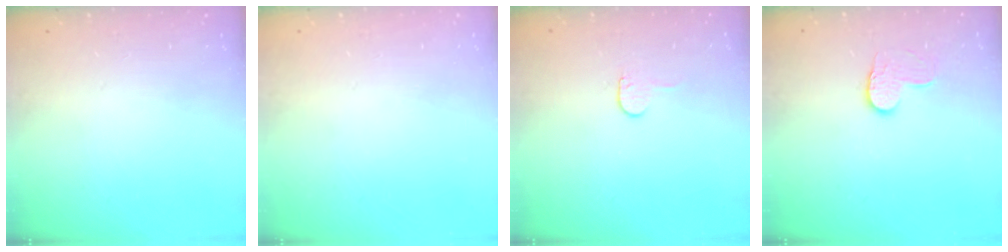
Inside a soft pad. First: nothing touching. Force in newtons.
{"total": 0.5, "press": 0.5, "slide": 0.1}
{"total": 4.5, "press": 4.5, "slide": 0.5}
{"total": 6.2, "press": 6.2, "slide": 0.4}